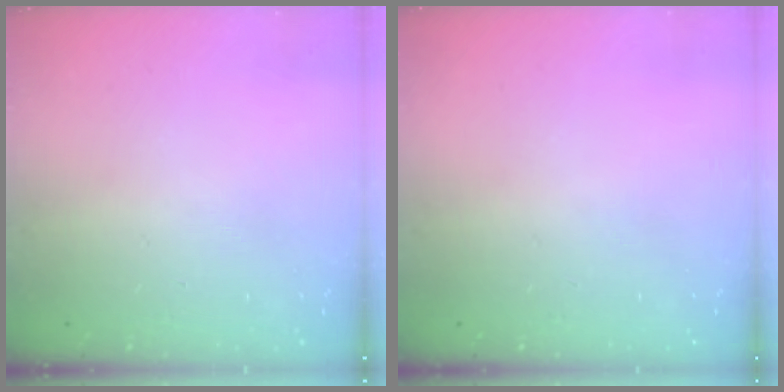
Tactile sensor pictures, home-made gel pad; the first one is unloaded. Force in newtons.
{"total": 0.0}